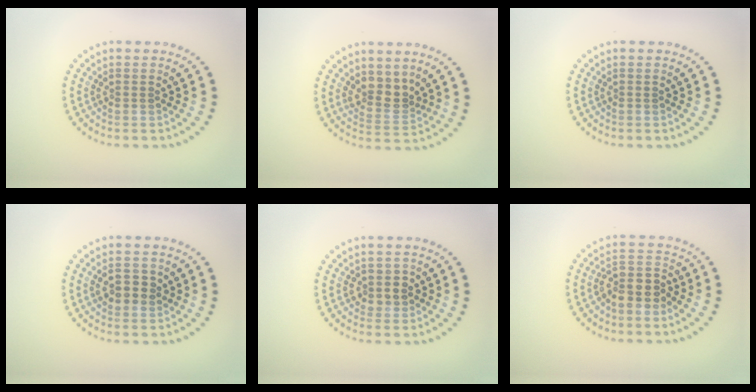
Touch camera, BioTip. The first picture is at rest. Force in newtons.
{"total": 2.4, "press": 1.9, "slide": 1.4}
{"total": 0.0}
{"total": 2.3, "press": 2.3, "slide": 0.3}
{"total": 1.8, "press": 1.6, "slide": 0.7}
{"total": 3.1, "press": 2.6, "slide": 1.6}